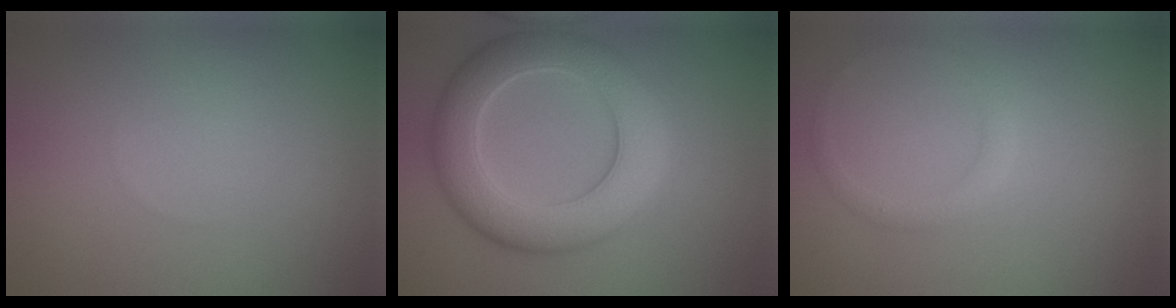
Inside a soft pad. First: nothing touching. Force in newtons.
{"total": 8.2, "press": 8.2, "slide": 0.5}
{"total": 1.4, "press": 1.4, "slide": 0.1}